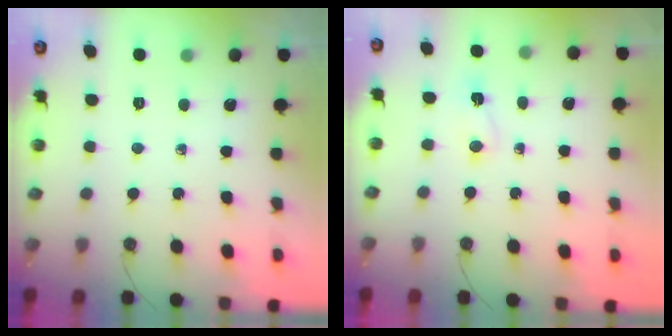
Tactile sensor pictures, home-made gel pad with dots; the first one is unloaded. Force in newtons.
{"total": 2.8, "press": 2.7, "slide": 0.5}